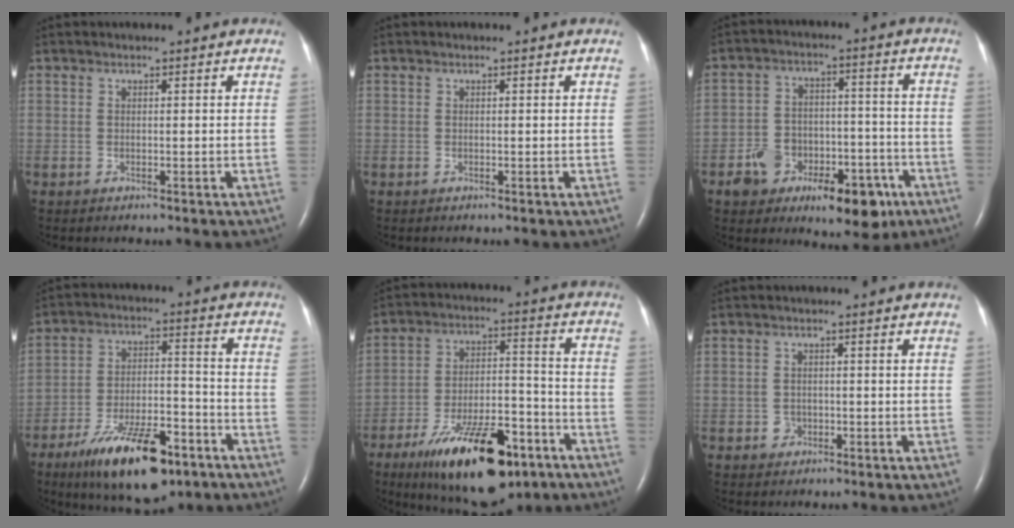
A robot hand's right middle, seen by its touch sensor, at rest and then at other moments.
{"total": 0.0}
{"total": 12.9, "force": [-6.7, 7.3, 8.2], "torque": [-0.116, 0.029, -0.092]}
{"total": 16.0, "force": [-10.1, 5.2, 11.3], "torque": [-0.191, -0.005, -0.166]}
{"total": 19.8, "force": [-12.2, 6.7, 14.1], "torque": [-0.212, 0.002, -0.193]}
{"total": 1.5, "force": [-0.7, 1.3, 0.4], "torque": [-0.004, 0.005, -0.010]}